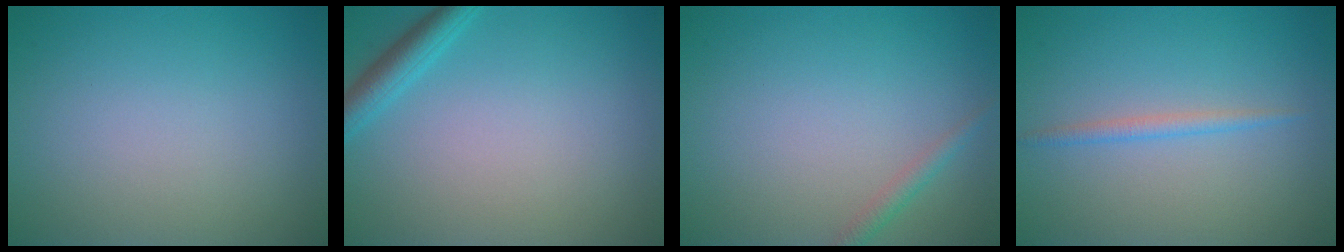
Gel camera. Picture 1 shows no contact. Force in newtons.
{"total": 2.3, "press": 2.3, "slide": 0.1}
{"total": 1.2, "press": 1.2, "slide": 0.1}
{"total": 1.2, "press": 1.2, "slide": 0.1}